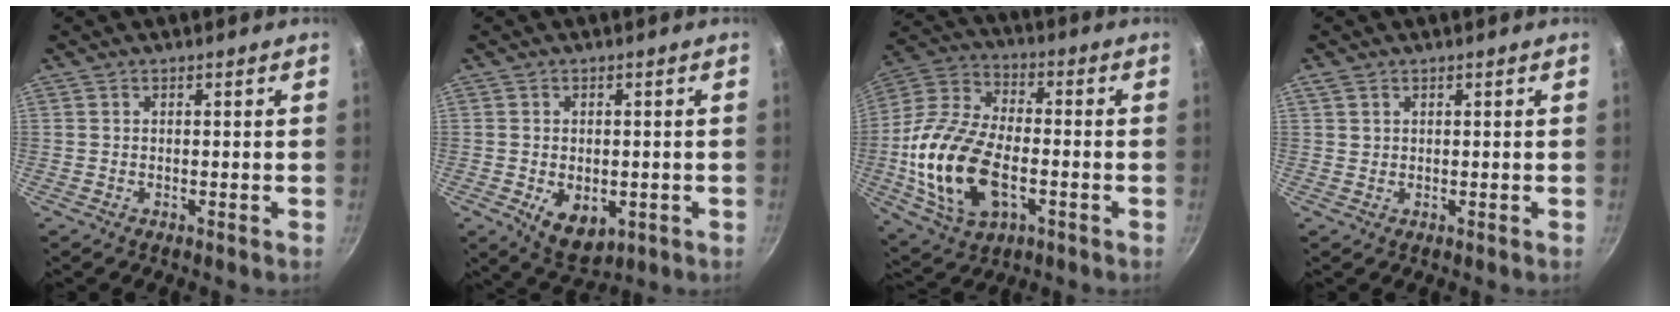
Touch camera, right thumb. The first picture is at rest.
{"total": 7.7, "force": [-1.7, 5.1, 5.5], "torque": [-0.069, -0.011, -0.010]}
{"total": 21.0, "force": [-4.1, 12.1, 16.6], "torque": [-0.325, 0.024, -0.079]}
{"total": 1.4, "force": [0.9, 0.9, 0.7], "torque": [-0.014, 0.003, 0.020]}